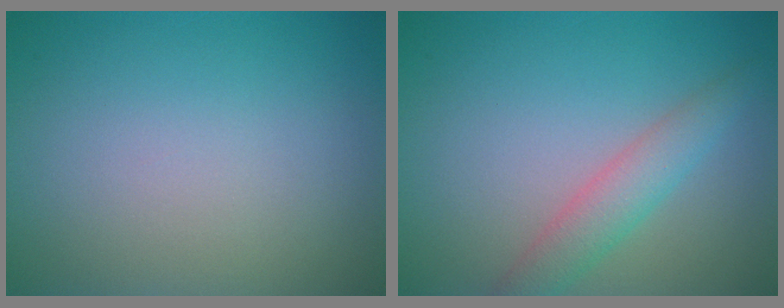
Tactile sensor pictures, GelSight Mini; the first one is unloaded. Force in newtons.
{"total": 3.0, "press": 3.0, "slide": 0.1}